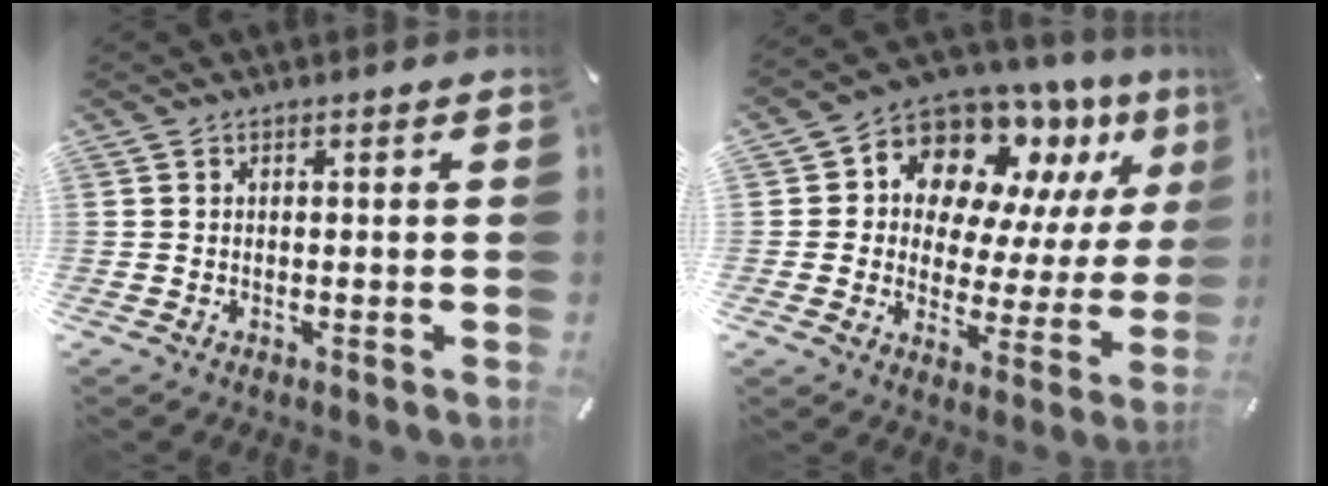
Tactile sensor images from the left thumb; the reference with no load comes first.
{"total": 13.6, "force": [10.0, 7.7, 5.0], "torque": [-0.089, -0.092, 0.181]}